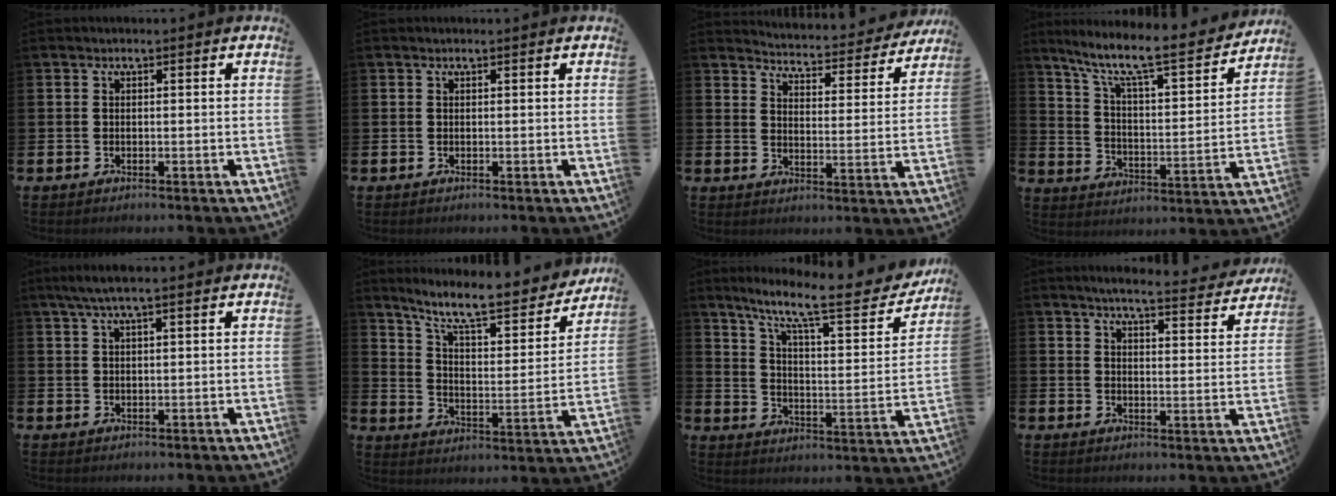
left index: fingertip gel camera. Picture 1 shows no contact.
{"total": 0.0}
{"total": 4.3, "force": [4.2, 0.4, 0.3], "torque": [-0.024, -0.040, 0.067]}
{"total": 9.6, "force": [8.0, 1.6, 5.0], "torque": [-0.119, -0.057, 0.127]}
{"total": 3.4, "force": [2.5, 0.4, 2.3], "torque": [-0.048, 0.002, 0.043]}
{"total": 10.2, "force": [8.9, 2.0, 4.5], "torque": [-0.109, -0.065, 0.145]}
{"total": 11.4, "force": [8.8, 2.3, 6.8], "torque": [-0.136, -0.056, 0.136]}
{"total": 5.4, "force": [5.1, 0.2, 1.8], "torque": [-0.039, -0.032, 0.085]}